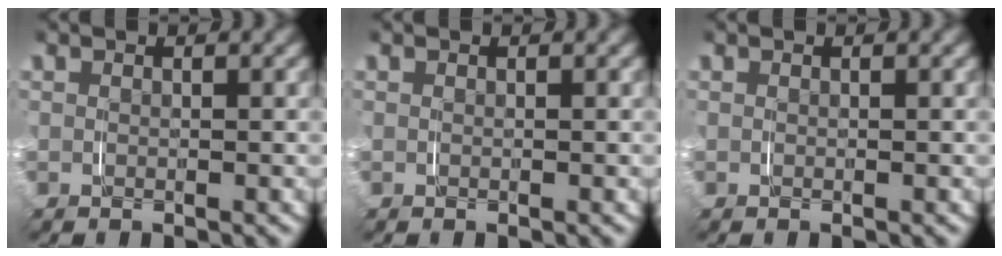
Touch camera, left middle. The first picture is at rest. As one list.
[{"total": 0.0}, {"total": 0.0}]